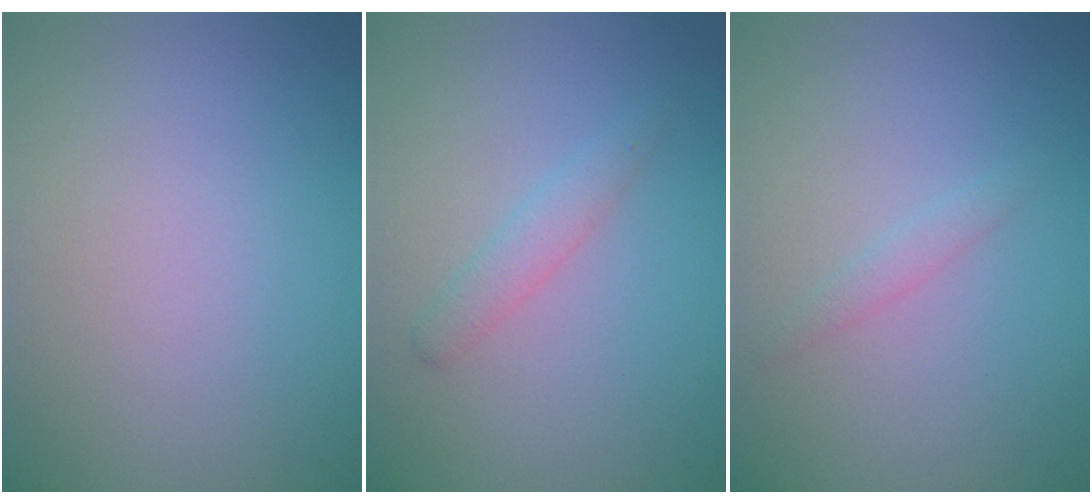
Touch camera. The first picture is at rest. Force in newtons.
{"total": 1.6, "press": 1.6, "slide": 0.1}
{"total": 1.0, "press": 0.9, "slide": 0.2}